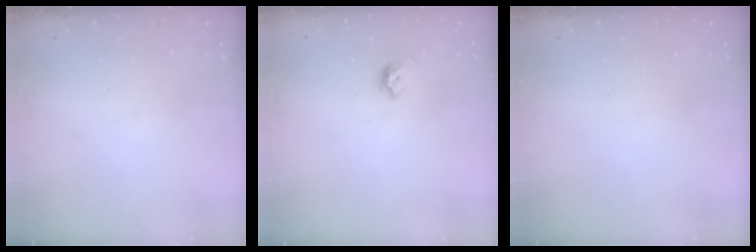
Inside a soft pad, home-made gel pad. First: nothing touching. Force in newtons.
{"total": 4.7, "press": 4.6, "slide": 1.2}
{"total": 0.0}